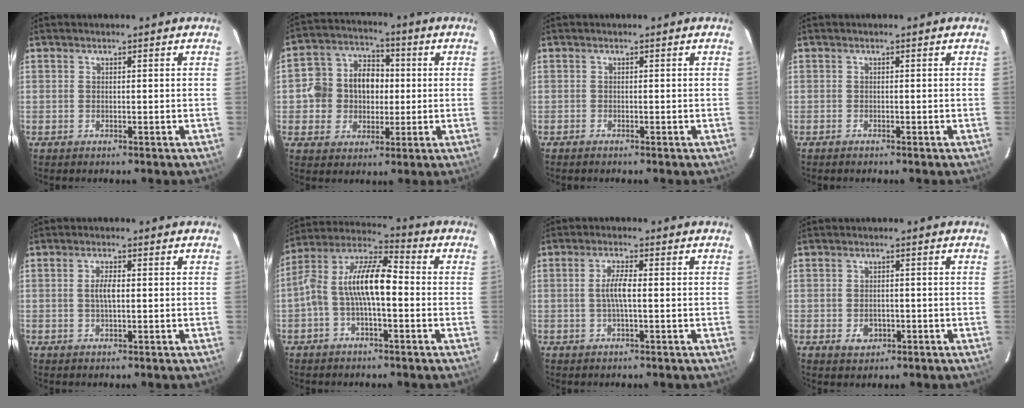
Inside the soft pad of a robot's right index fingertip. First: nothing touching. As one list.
[{"total": 10.6, "force": [0.0, 9.5, 4.6], "torque": [-0.107, 0.036, -0.001]}, {"total": 0.7, "force": [-0.6, 0.2, 0.1], "torque": [-0.005, 0.000, -0.013]}, {"total": 0.6, "force": [-0.6, 0.2, 0.0], "torque": [-0.003, 0.001, -0.012]}, {"total": 2.8, "force": [0.0, 0.9, 2.7], "torque": [-0.052, 0.003, 0.000]}, {"total": 11.9, "force": [-1.5, 4.2, 11.0], "torque": [-0.216, 0.022, -0.034]}, {"total": 3.9, "force": [-0.3, 0.5, 3.9], "torque": [-0.076, 0.003, -0.005]}, {"total": 3.7, "force": [-1.3, 2.9, 1.9], "torque": [-0.037, 0.000, -0.014]}]